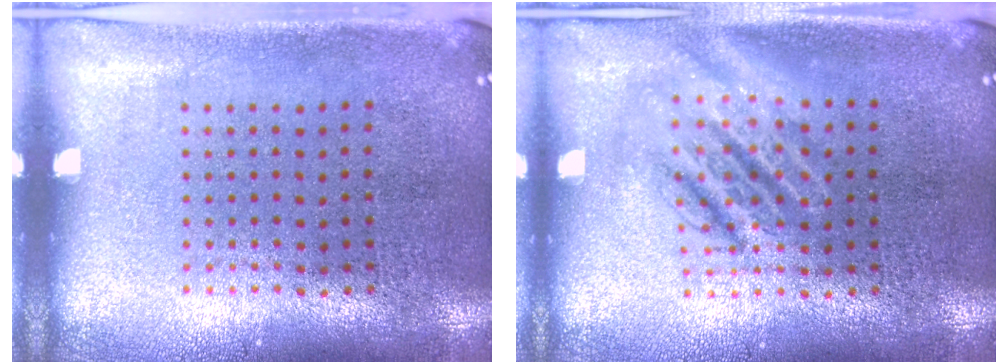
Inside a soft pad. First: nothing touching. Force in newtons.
{"total": 1.9, "press": 1.9, "slide": 0.3}